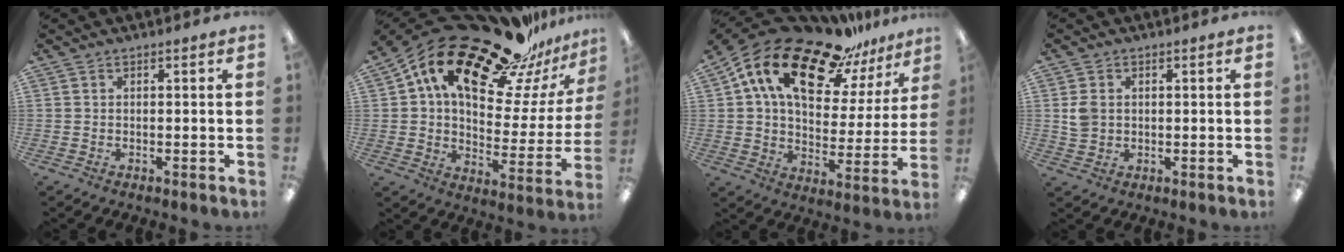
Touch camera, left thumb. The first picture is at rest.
{"total": 24.2, "force": [19.4, 8.9, 11.4], "torque": [-0.193, -0.138, 0.331]}
{"total": 20.4, "force": [14.5, 9.9, 10.3], "torque": [-0.187, -0.091, 0.252]}
{"total": 3.9, "force": [0.6, 3.2, 2.1], "torque": [-0.035, 0.004, 0.010]}